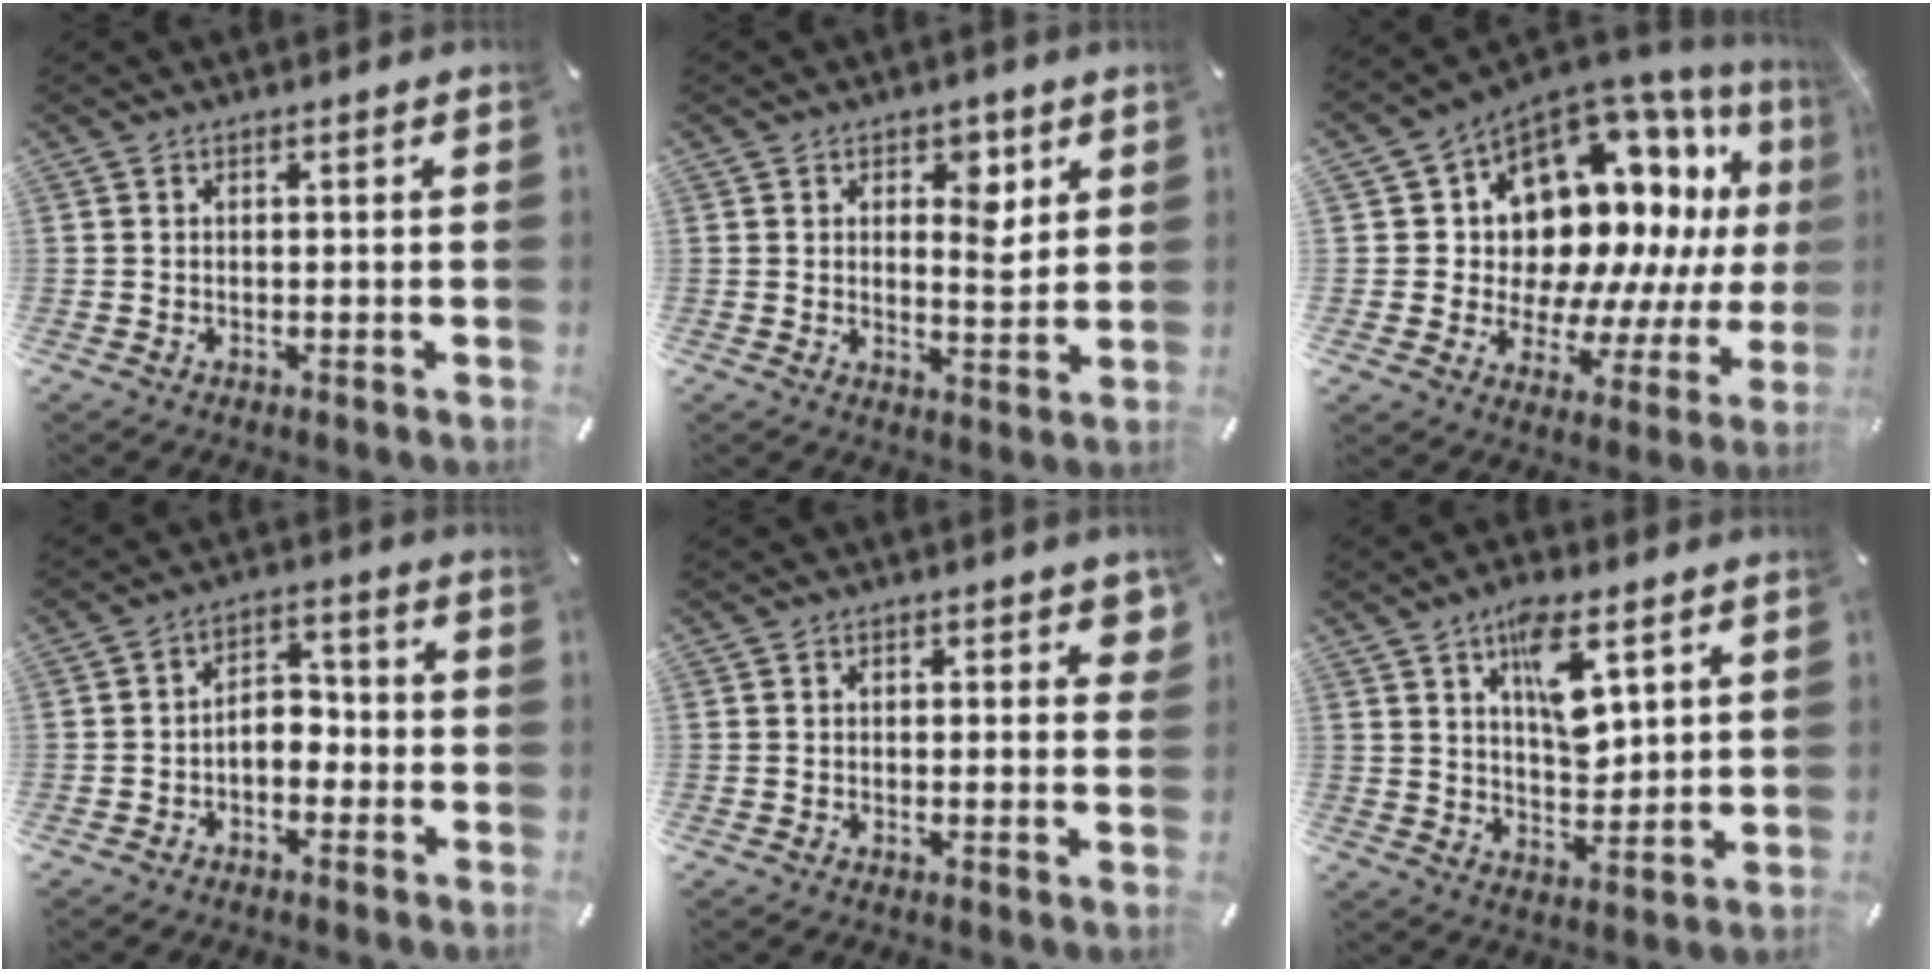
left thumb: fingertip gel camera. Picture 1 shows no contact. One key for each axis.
{"total": 6.3, "fx": 2.9, "fy": 3.9, "fz": 3.9, "tx": -0.032, "ty": -0.018, "tz": 0.040}
{"total": 15.7, "fx": 6.2, "fy": 12.0, "fz": 8.1, "tx": -0.105, "ty": -0.088, "tz": 0.126}
{"total": 5.7, "fx": -2.2, "fy": 4.0, "fz": 3.4, "tx": -0.049, "ty": 0.019, "tz": -0.042}
{"total": 2.1, "fx": 0.8, "fy": 1.3, "fz": 1.4, "tx": -0.005, "ty": -0.003, "tz": 0.007}
{"total": 11.4, "fx": 5.6, "fy": 5.5, "fz": 8.2, "tx": -0.125, "ty": -0.019, "tz": 0.095}